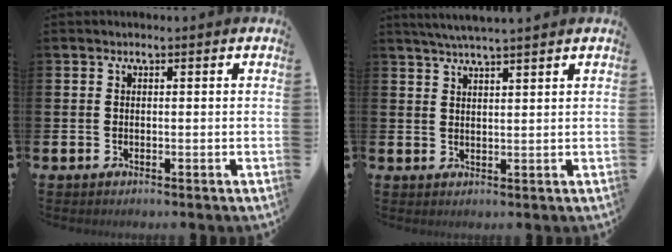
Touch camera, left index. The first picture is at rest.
{"total": 3.5, "force": [3.3, -0.3, 1.1], "torque": [-0.034, -0.004, 0.061]}